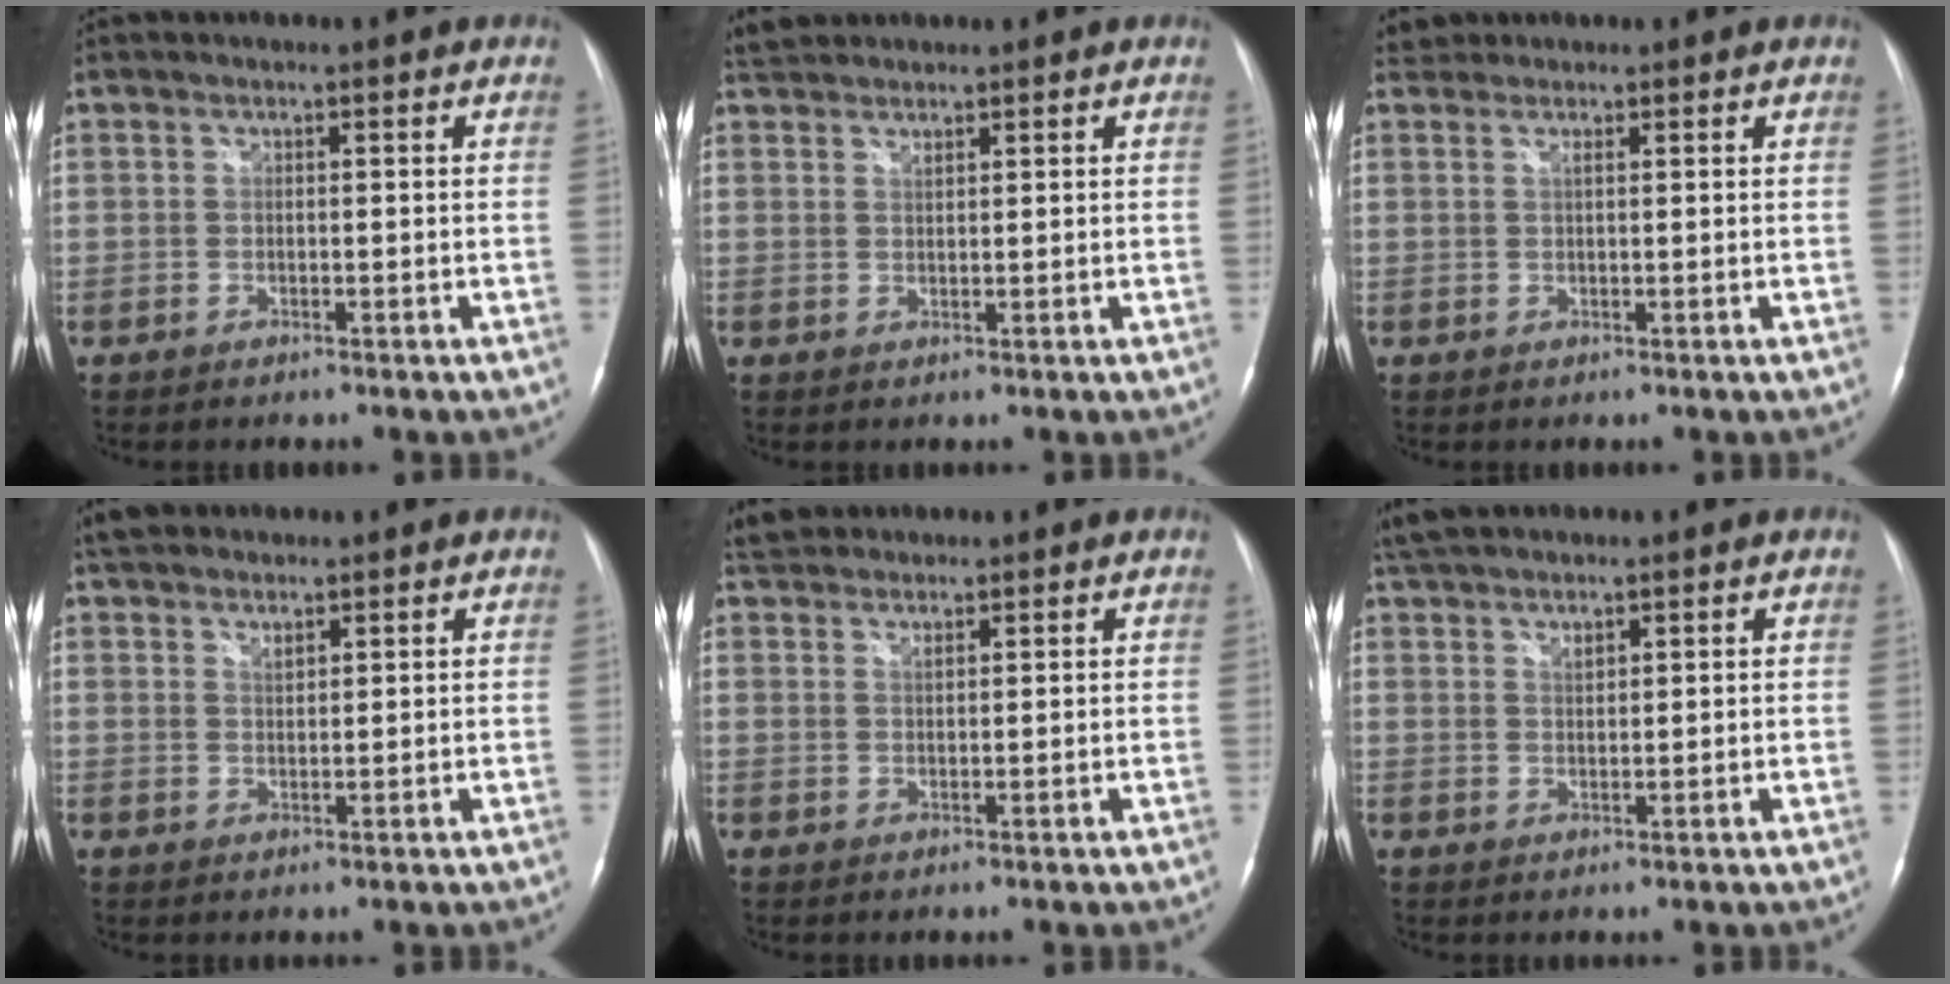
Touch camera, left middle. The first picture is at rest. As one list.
[{"total": 3.3, "force": [3.1, 1.0, 0.6], "torque": [-0.020, 0.015, 0.059]}, {"total": 2.4, "force": [2.0, 1.2, 0.5], "torque": [-0.020, 0.009, 0.034]}, {"total": 4.3, "force": [3.4, 2.0, 1.6], "torque": [-0.038, 0.008, 0.067]}, {"total": 4.6, "force": [3.9, 1.5, 1.8], "torque": [-0.045, 0.011, 0.077]}, {"total": 5.1, "force": [4.2, 1.3, 2.4], "torque": [-0.058, 0.015, 0.085]}]